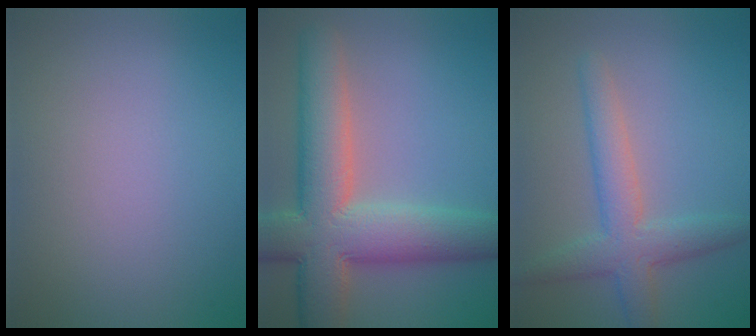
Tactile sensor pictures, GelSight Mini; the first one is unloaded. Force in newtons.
{"total": 10.9, "press": 10.9, "slide": 0.7}
{"total": 4.4, "press": 4.4, "slide": 0.3}